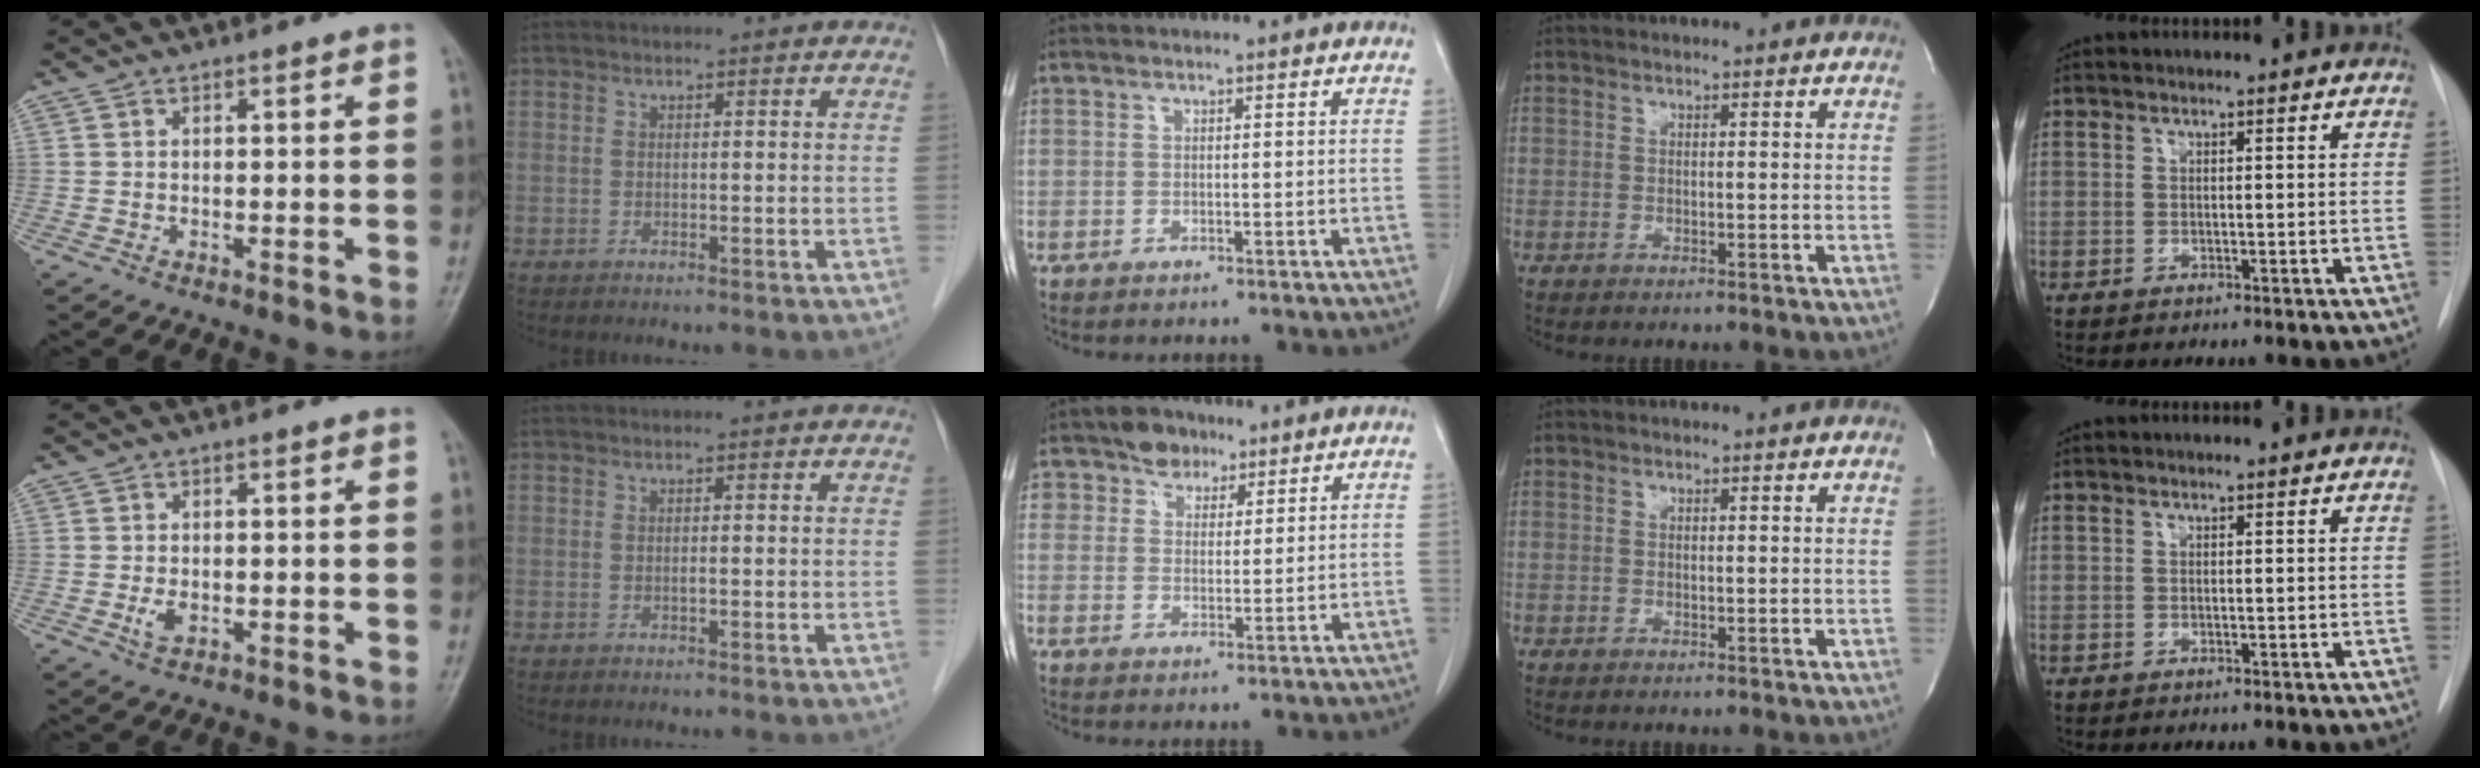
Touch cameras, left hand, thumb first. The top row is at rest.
{"thumb": {"total": 2.3, "force": [-0.5, 1.4, 1.8], "torque": [-0.035, -0.003, -0.008]}, "index": {"total": 0.8, "force": [-0.8, -0.1, 0.2], "torque": [-0.004, -0.006, -0.013]}, "middle": {"total": 4.5, "force": [3.1, 3.1, 1.0], "torque": [-0.016, 0.005, 0.052]}}